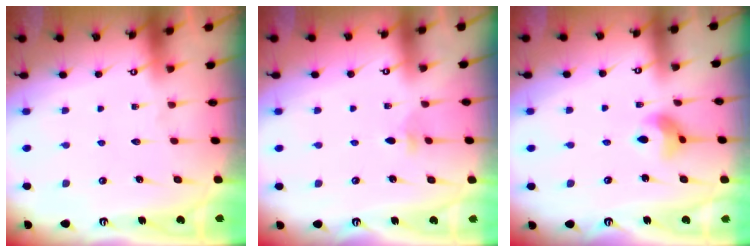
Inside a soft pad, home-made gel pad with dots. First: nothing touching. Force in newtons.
{"total": 2.8, "press": 2.7, "slide": 0.8}
{"total": 7.5, "press": 7.5, "slide": 0.4}